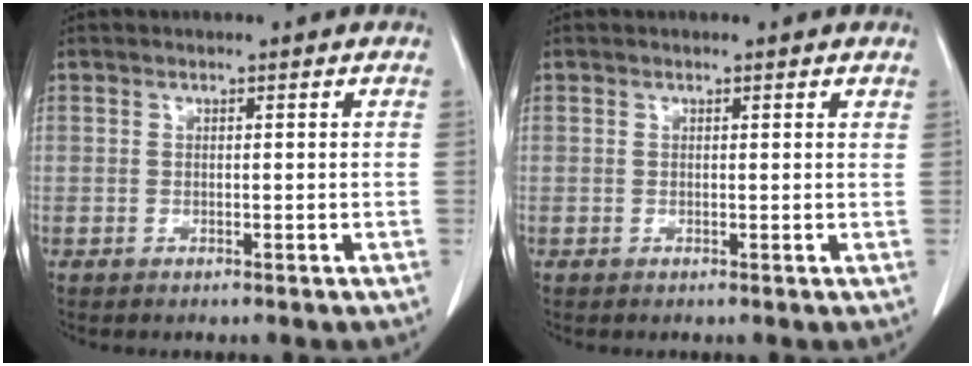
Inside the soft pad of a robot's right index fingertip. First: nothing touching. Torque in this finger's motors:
{"motor_torque": [-0.06, 0.03, -0.08, -0.01]}